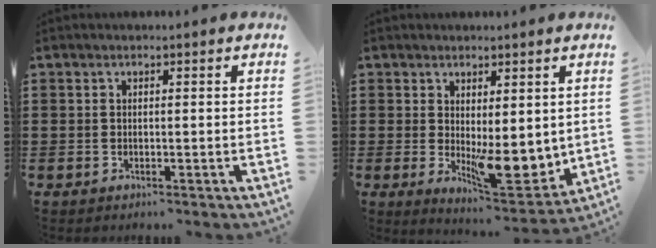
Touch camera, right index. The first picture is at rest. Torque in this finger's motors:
{"motor_torque": [2.15, -0.01, 0.32, 0.08]}